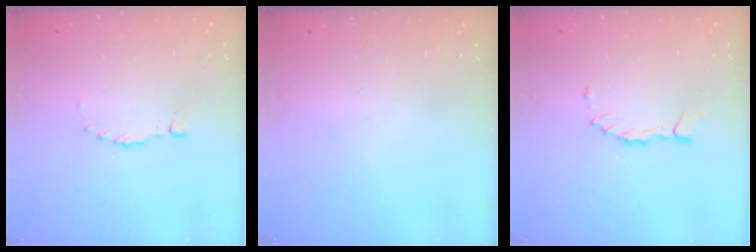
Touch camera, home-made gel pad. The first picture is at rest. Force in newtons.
{"total": 0.0}
{"total": 1.5, "press": 1.5, "slide": 0.4}